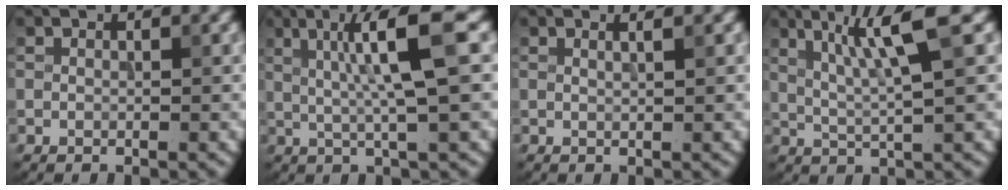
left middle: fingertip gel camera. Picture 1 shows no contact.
{"total": 6.6, "force": [1.5, 0.7, 6.4], "torque": [-0.109, 0.011, 0.025]}
{"total": 1.7, "force": [0.8, 0.7, 1.3], "torque": [-0.008, 0.001, -0.003]}
{"total": 5.5, "force": [2.2, 0.5, 5.0], "torque": [-0.097, 0.000, 0.043]}